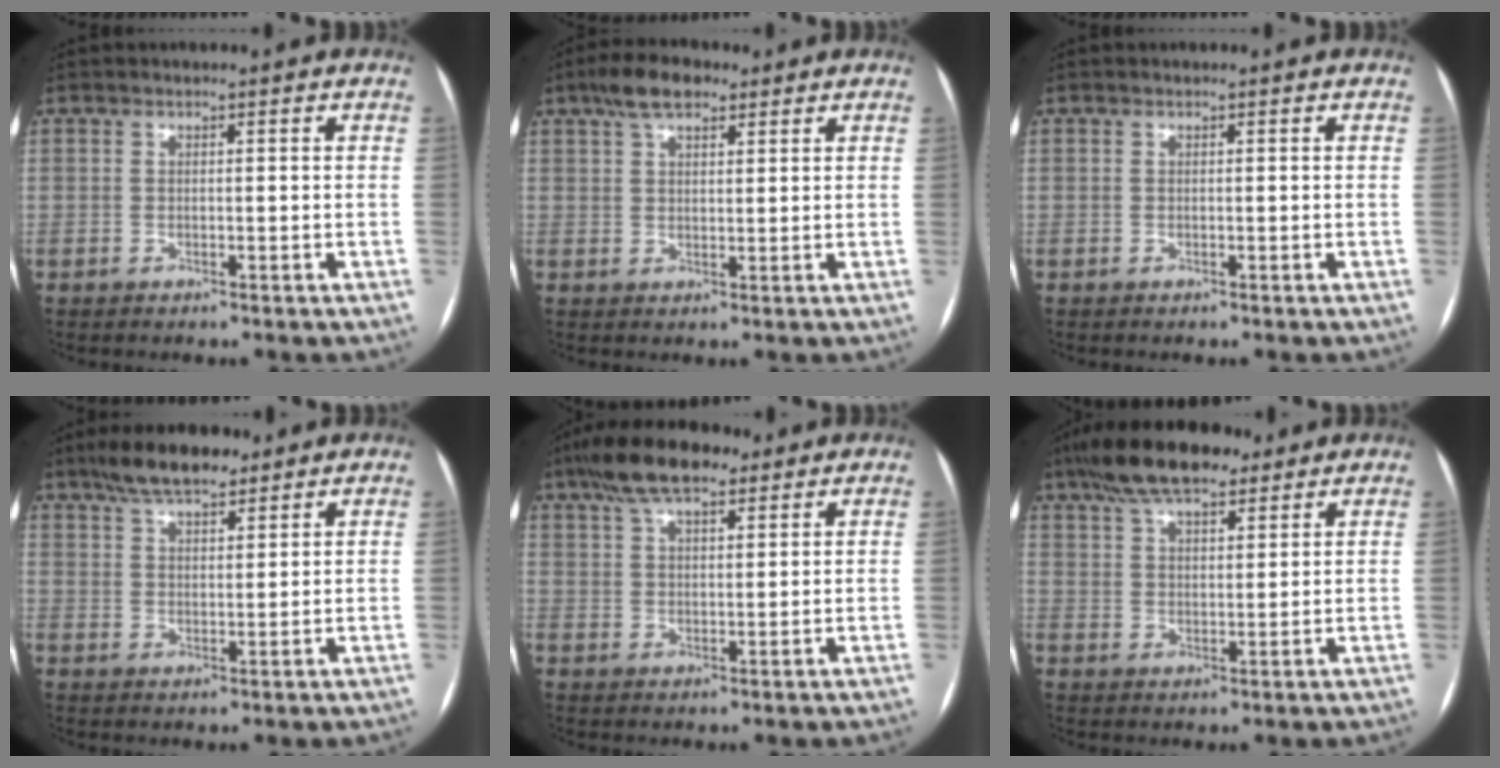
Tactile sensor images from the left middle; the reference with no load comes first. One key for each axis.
{"total": 6.0, "fx": 3.9, "fy": 2.5, "fz": 3.8, "tx": -0.071, "ty": 0.021, "tz": 0.068}
{"total": 0.0}
{"total": 8.2, "fx": 6.3, "fy": 2.6, "fz": 4.6, "tx": -0.085, "ty": 0.016, "tz": 0.109}
{"total": 10.1, "fx": 7.0, "fy": 3.5, "fz": 6.4, "tx": -0.123, "ty": 0.028, "tz": 0.123}
{"total": 12.3, "fx": 9.0, "fy": 4.1, "fz": 7.3, "tx": -0.141, "ty": 0.035, "tz": 0.157}